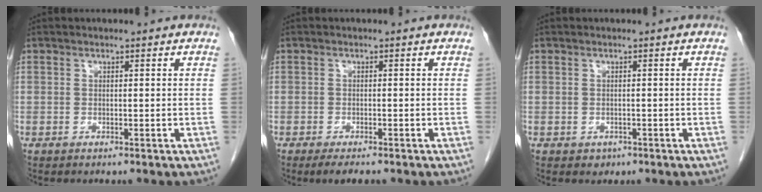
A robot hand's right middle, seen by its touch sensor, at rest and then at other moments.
{"total": 2.8, "force": [-2.1, 0.8, 1.7], "torque": [-0.025, -0.005, -0.029]}
{"total": 1.1, "force": [-0.6, 0.9, 0.3], "torque": [-0.004, 0.002, -0.003]}